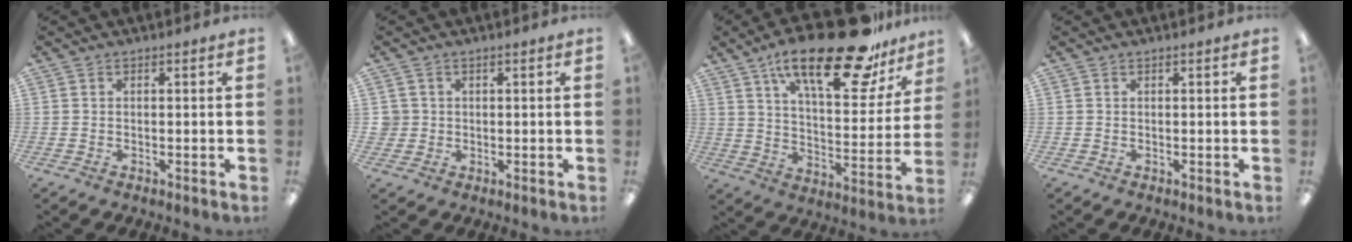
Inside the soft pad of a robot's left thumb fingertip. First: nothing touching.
{"total": 2.7, "force": [0.4, 2.7, 0.2], "torque": [-0.010, 0.003, 0.008]}
{"total": 25.2, "force": [17.3, 8.0, 16.5], "torque": [-0.249, -0.104, 0.281]}
{"total": 0.0}